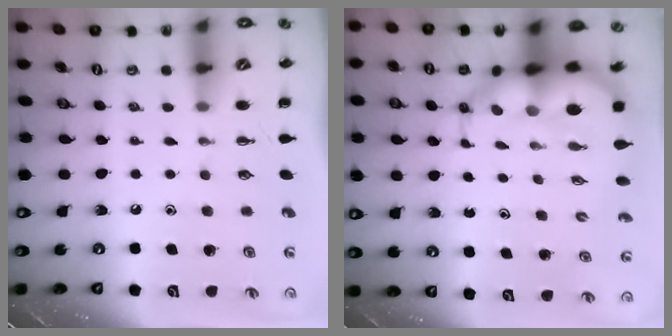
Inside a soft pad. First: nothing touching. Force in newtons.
{"total": 9.4, "press": 9.0, "slide": 2.6}